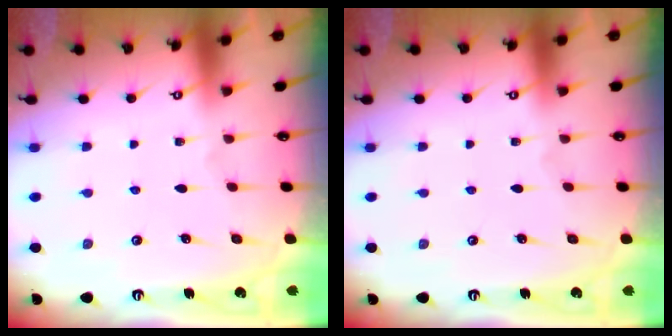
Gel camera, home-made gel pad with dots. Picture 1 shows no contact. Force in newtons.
{"total": 0.0}